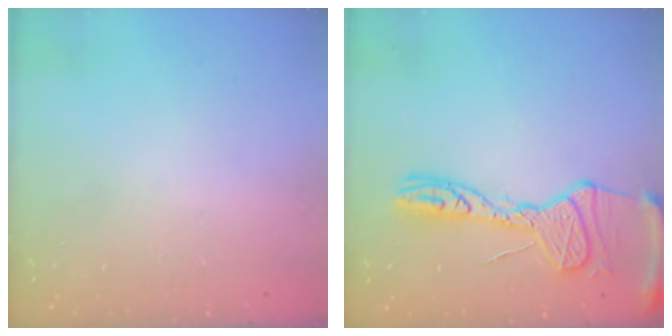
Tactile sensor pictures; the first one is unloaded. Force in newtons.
{"total": 16.8, "press": 16.7, "slide": 1.7}